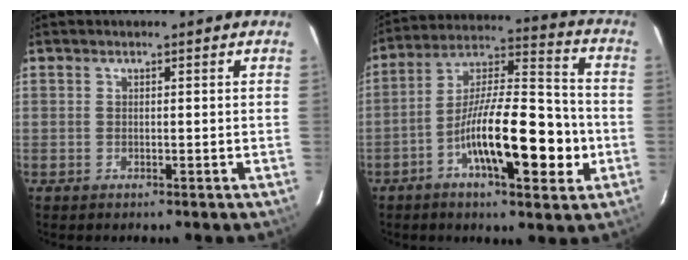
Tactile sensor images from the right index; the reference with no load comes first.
{"total": 16.7, "force": [-5.3, 3.4, 15.4], "torque": [-0.268, 0.008, -0.088]}